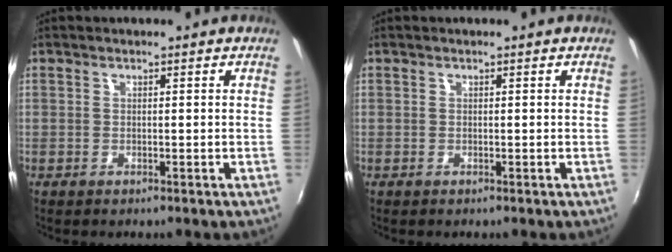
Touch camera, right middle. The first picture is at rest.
{"total": 0.0}